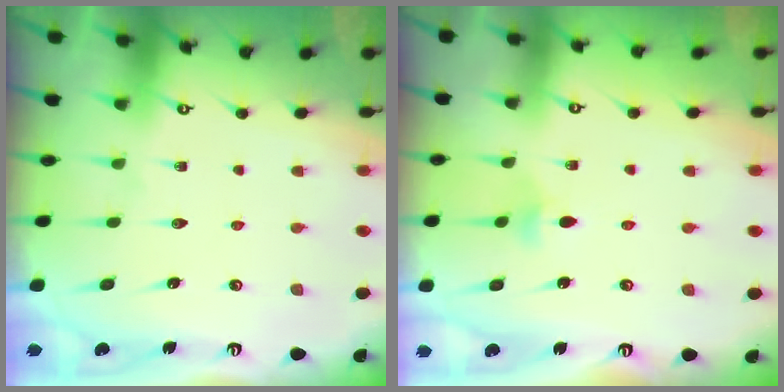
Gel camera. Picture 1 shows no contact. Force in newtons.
{"total": 3.4, "press": 3.3, "slide": 0.7}